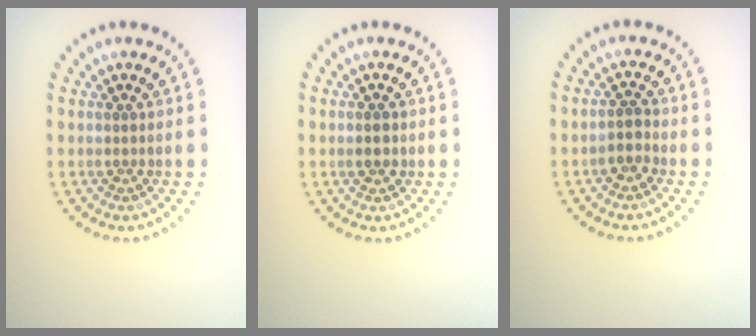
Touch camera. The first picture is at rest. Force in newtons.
{"total": 1.1, "press": 1.1, "slide": 0.2}
{"total": 1.6, "press": 1.3, "slide": 1.0}